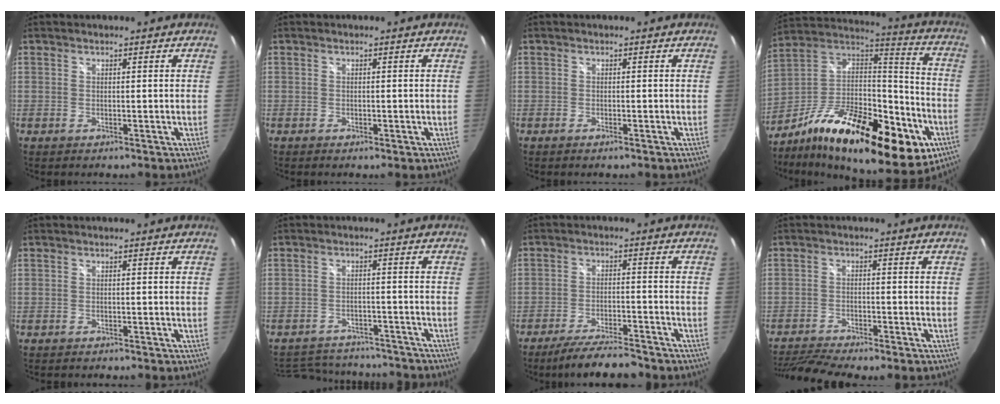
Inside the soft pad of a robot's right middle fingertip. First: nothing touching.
{"total": 0.6, "force": [-0.3, 0.3, 0.4], "torque": [-0.005, -0.001, -0.006]}
{"total": 0.9, "force": [-0.7, 0.1, 0.6], "torque": [-0.011, -0.002, -0.013]}
{"total": 31.4, "force": [-15.0, 12.6, 24.5], "torque": [-0.402, -0.013, -0.240]}
{"total": 2.0, "force": [-1.9, 0.5, 0.6], "torque": [-0.014, -0.012, -0.028]}
{"total": 16.4, "force": [-14.5, 5.7, 5.3], "torque": [-0.117, 0.021, -0.187]}
{"total": 10.7, "force": [-9.5, 1.4, 4.7], "torque": [-0.103, -0.008, -0.153]}
{"total": 9.3, "force": [-8.5, 0.4, 3.8], "torque": [-0.100, -0.018, -0.146]}